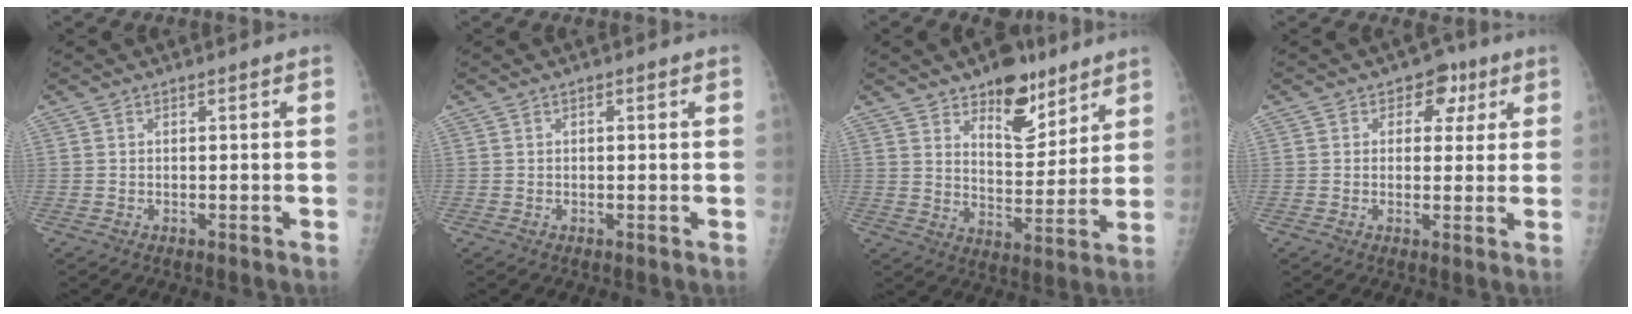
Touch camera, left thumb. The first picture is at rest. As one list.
[{"total": 1.1, "force": [0.4, 0.7, 0.7], "torque": [-0.006, 0.001, 0.004]}, {"total": 13.2, "force": [8.6, 6.8, 7.4], "torque": [-0.066, -0.056, 0.136]}, {"total": 6.1, "force": [2.4, 4.6, 3.1], "torque": [0.004, -0.001, 0.023]}]